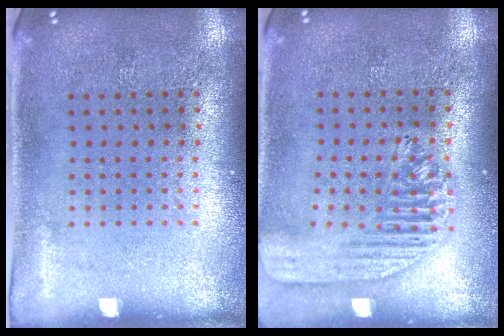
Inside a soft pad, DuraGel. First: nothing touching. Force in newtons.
{"total": 1.7, "press": 1.5, "slide": 0.7}